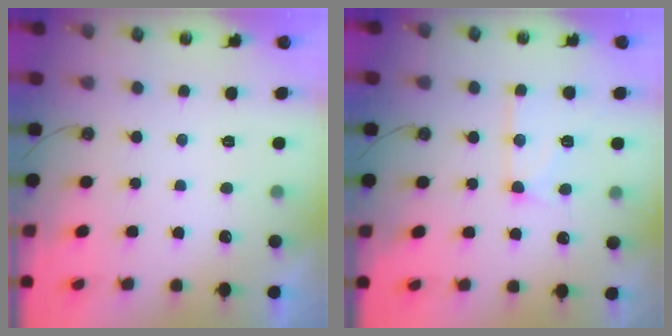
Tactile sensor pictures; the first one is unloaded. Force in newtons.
{"total": 11.1, "press": 11.1, "slide": 0.8}